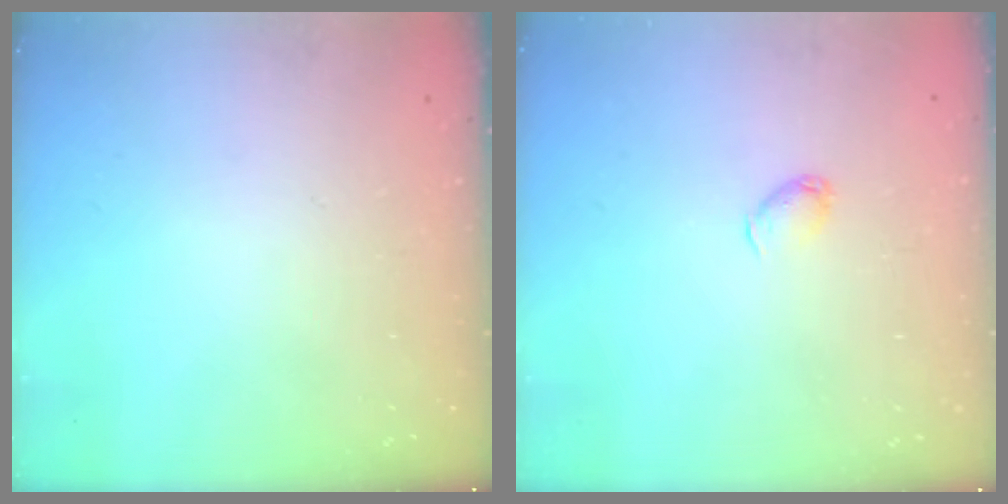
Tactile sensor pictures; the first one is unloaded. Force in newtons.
{"total": 2.9, "press": 2.8, "slide": 0.6}